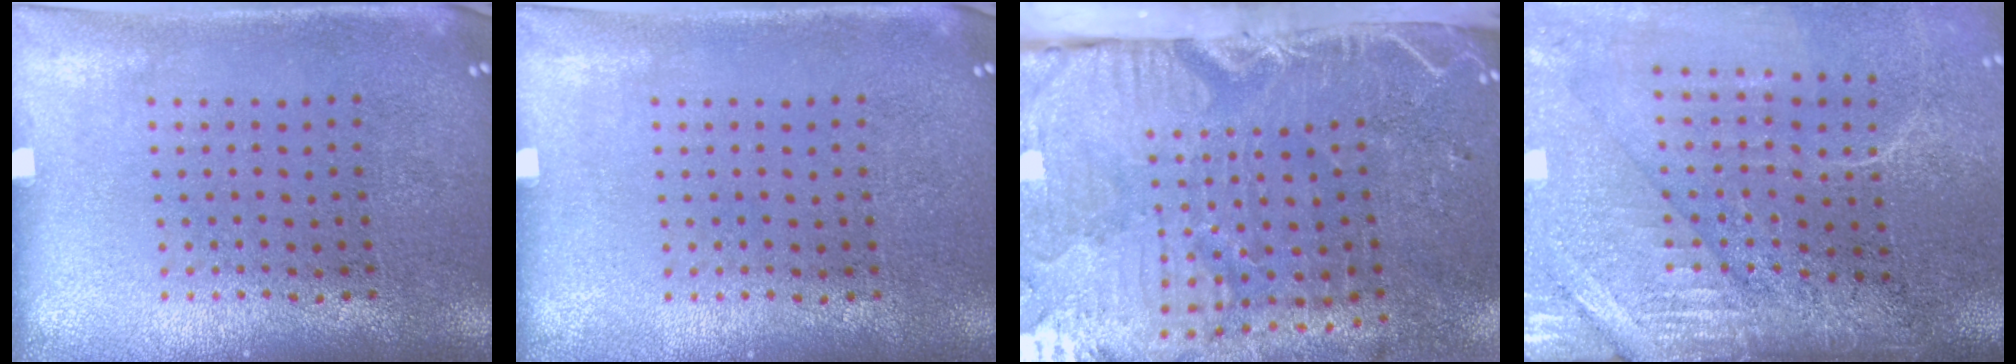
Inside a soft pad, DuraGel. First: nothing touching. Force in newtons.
{"total": 0.0}
{"total": 5.4, "press": 4.4, "slide": 3.1}
{"total": 4.2, "press": 3.6, "slide": 2.2}